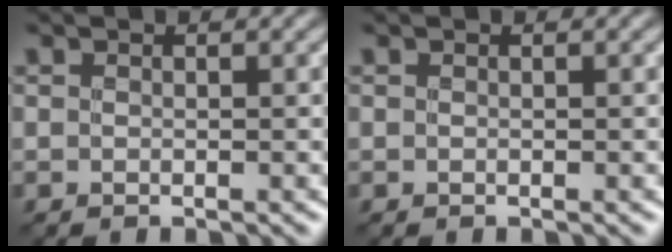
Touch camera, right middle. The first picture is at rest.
{"total": 0.0}